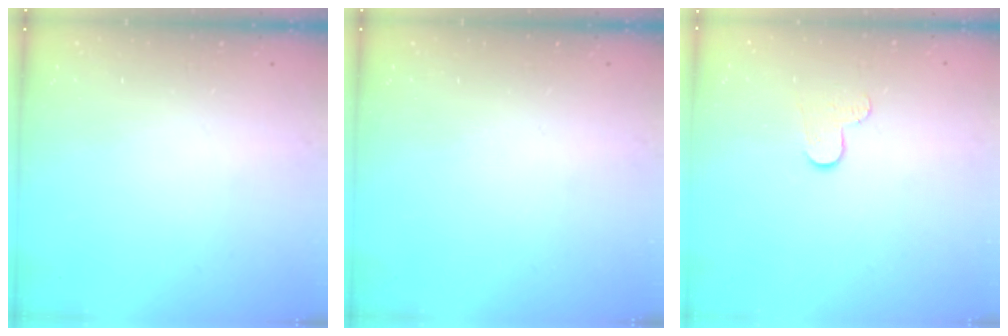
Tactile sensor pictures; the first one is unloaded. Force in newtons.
{"total": 0.0}
{"total": 6.2, "press": 6.1, "slide": 0.5}